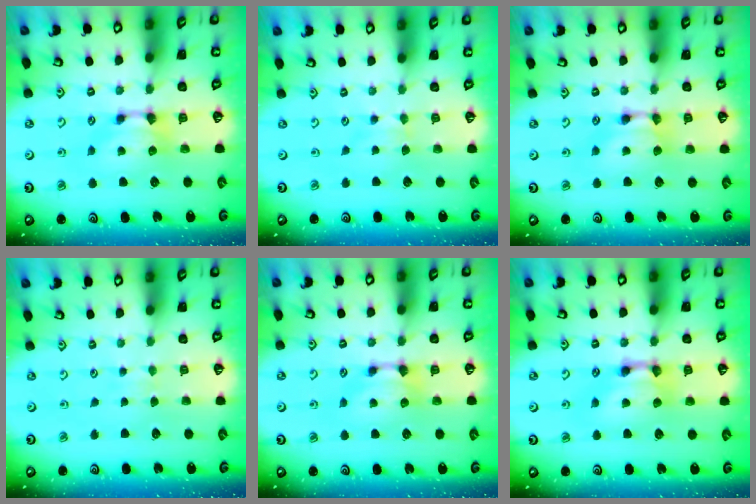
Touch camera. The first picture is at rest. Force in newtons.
{"total": 2.2, "press": 2.2, "slide": 0.5}
{"total": 1.8, "press": 1.7, "slide": 0.1}
{"total": 3.8, "press": 3.7, "slide": 0.4}
{"total": 0.0}
{"total": 2.6, "press": 2.6, "slide": 0.2}